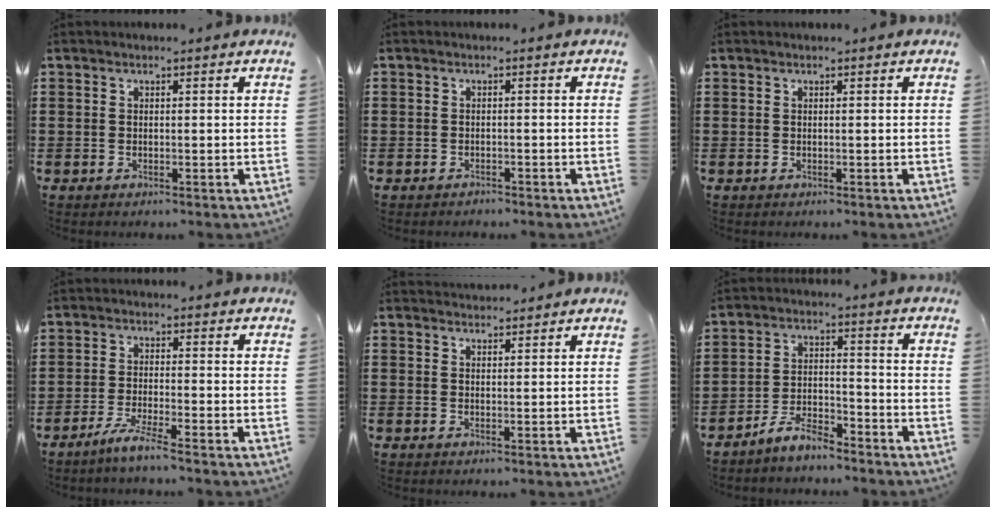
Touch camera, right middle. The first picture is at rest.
{"total": 1.0, "force": [-0.9, 0.3, -0.2], "torque": [0.001, 0.004, -0.022]}
{"total": 0.0}
{"total": 3.9, "force": [-3.0, -0.4, 2.3], "torque": [-0.052, -0.008, -0.058]}
{"total": 1.6, "force": [1.6, 0.1, -0.3], "torque": [0.001, 0.001, 0.032]}
{"total": 5.3, "force": [-4.9, 0.9, 1.6], "torque": [-0.041, 0.006, -0.102]}